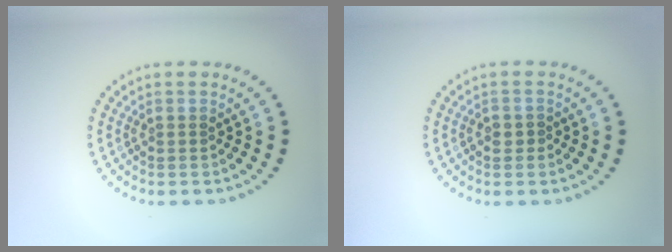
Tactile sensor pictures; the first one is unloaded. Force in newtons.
{"total": 0.7, "press": 0.6, "slide": 0.3}